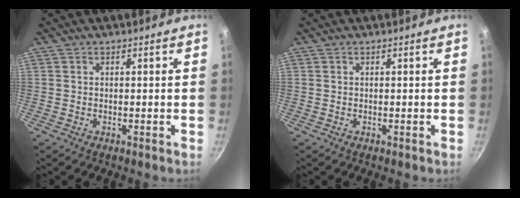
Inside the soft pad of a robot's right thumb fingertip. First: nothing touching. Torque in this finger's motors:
{"motor_torque": [-0.28, 0.10, 0.16, 0.32, -0.02]}